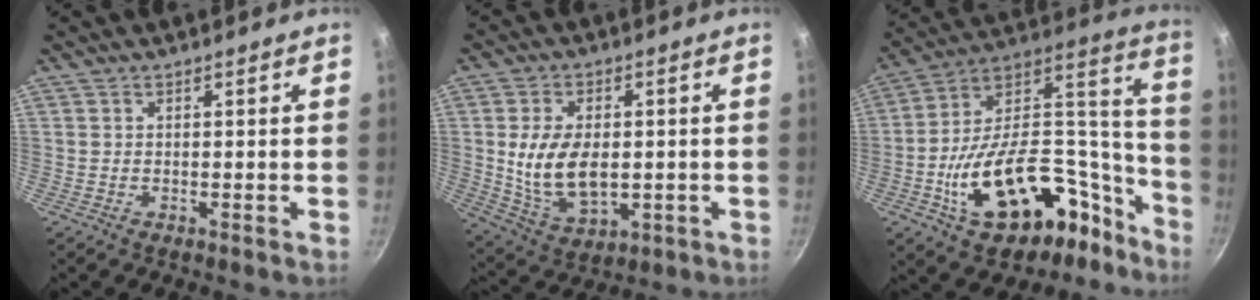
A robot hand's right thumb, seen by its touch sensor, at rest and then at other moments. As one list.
[{"total": 12.8, "force": [-0.3, 7.9, 10.0], "torque": [-0.167, -0.009, 0.009]}, {"total": 33.2, "force": [-15.3, 18.7, 22.8], "torque": [-0.282, 0.119, -0.224]}]